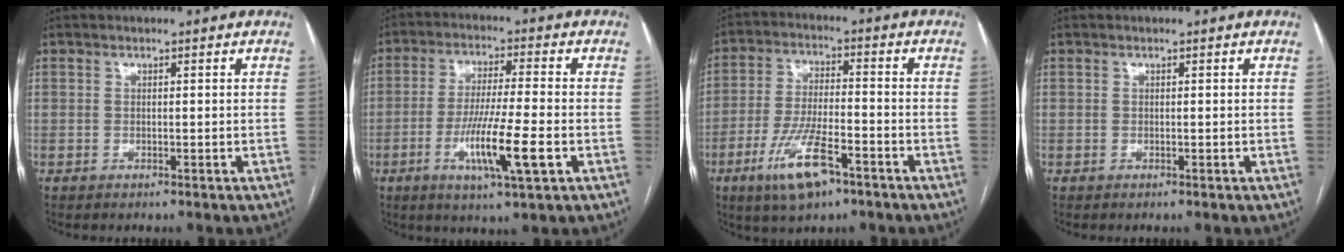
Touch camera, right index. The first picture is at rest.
{"total": 11.0, "force": [-3.5, 0.4, 10.4], "torque": [-0.195, -0.017, -0.064]}
{"total": 10.6, "force": [-5.8, 2.9, 8.4], "torque": [-0.171, -0.009, -0.101]}
{"total": 0.0}